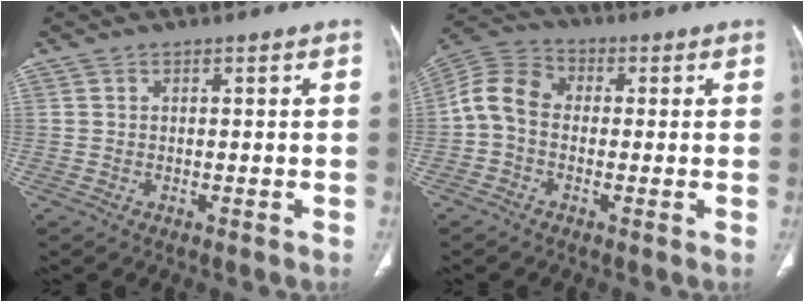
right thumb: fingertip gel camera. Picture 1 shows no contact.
{"total": 8.3, "force": [-0.6, 6.2, 5.5], "torque": [-0.097, 0.026, -0.028]}